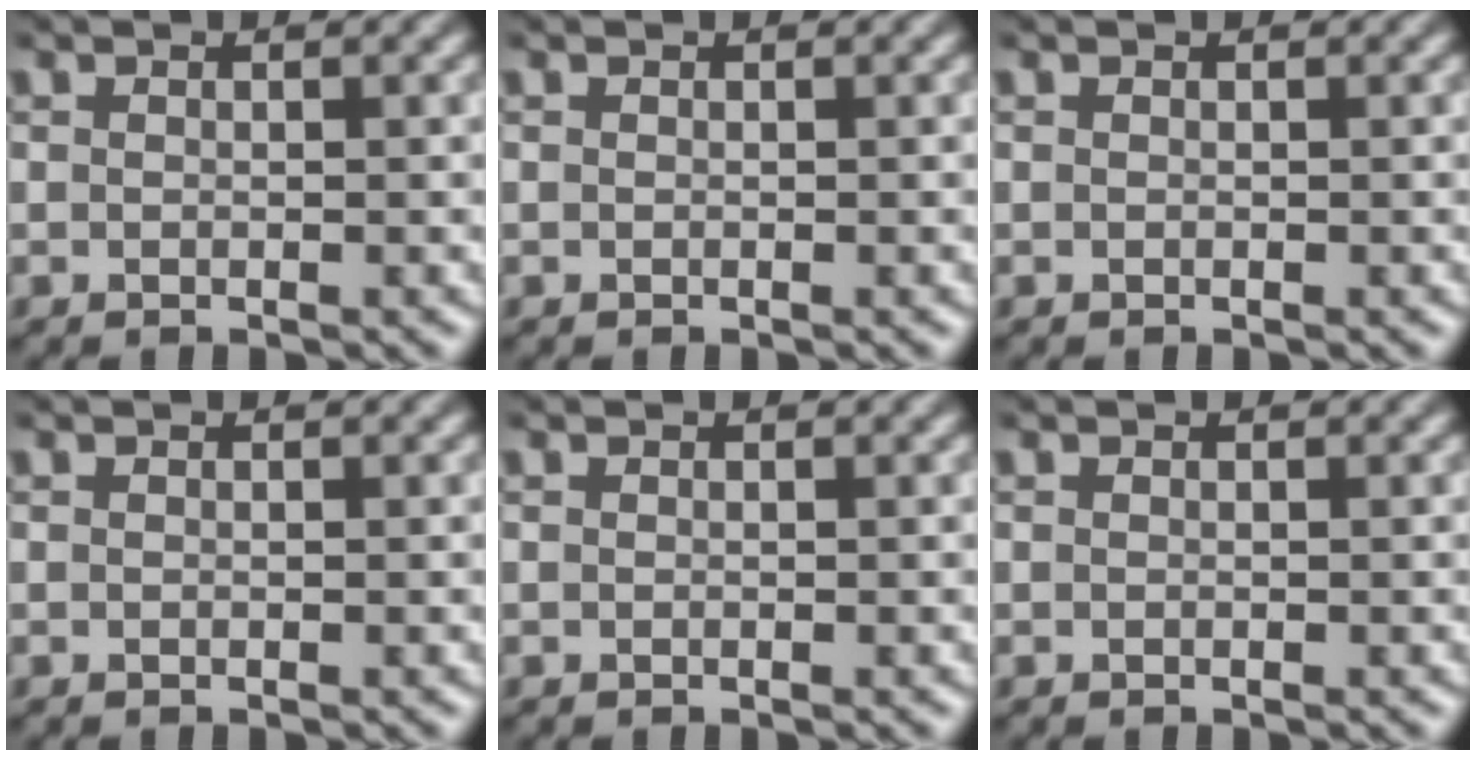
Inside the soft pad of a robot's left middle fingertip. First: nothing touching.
{"total": 0.0}
{"total": 0.0}
{"total": 0.0}
{"total": 0.0}
{"total": 0.0}